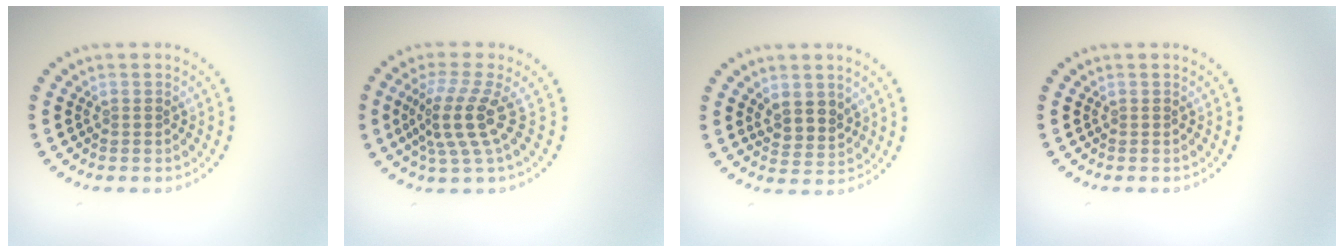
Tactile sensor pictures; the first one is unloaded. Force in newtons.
{"total": 4.2, "press": 3.0, "slide": 2.9}
{"total": 2.5, "press": 2.2, "slide": 1.1}
{"total": 0.0}